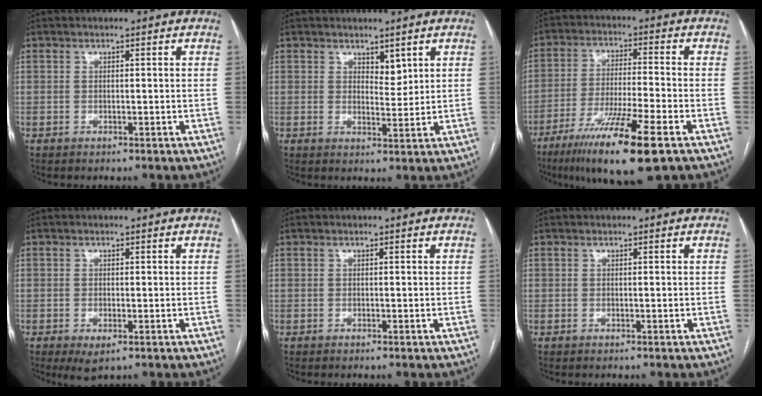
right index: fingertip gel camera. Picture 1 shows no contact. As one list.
[{"total": 2.6, "force": [1.8, 1.2, 1.5], "torque": [-0.021, -0.007, 0.035]}, {"total": 14.3, "force": [-8.3, 0.3, 11.7], "torque": [-0.217, -0.039, -0.144]}, {"total": 2.6, "force": [-1.1, 1.1, 2.1], "torque": [-0.032, -0.003, -0.010]}, {"total": 0.0}, {"total": 0.0}]